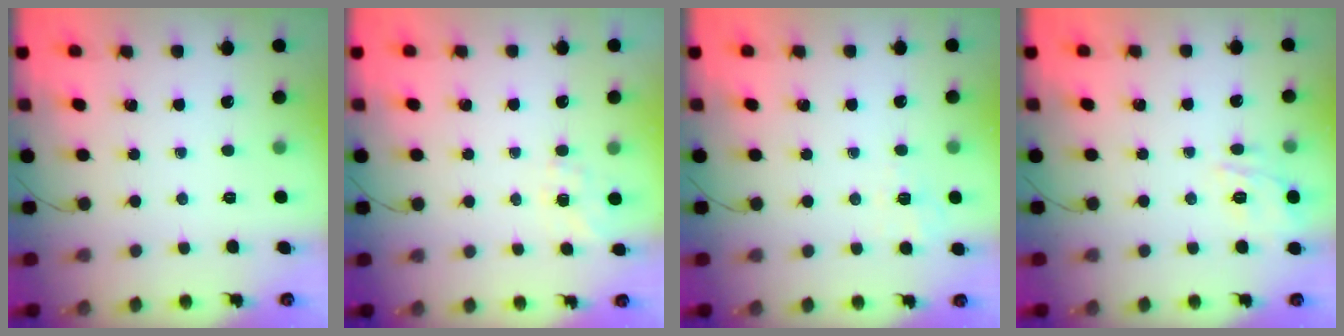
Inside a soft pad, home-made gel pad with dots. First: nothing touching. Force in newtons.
{"total": 6.1, "press": 5.9, "slide": 1.4}
{"total": 2.0, "press": 0.8, "slide": 1.8}
{"total": 10.7, "press": 10.7, "slide": 0.9}